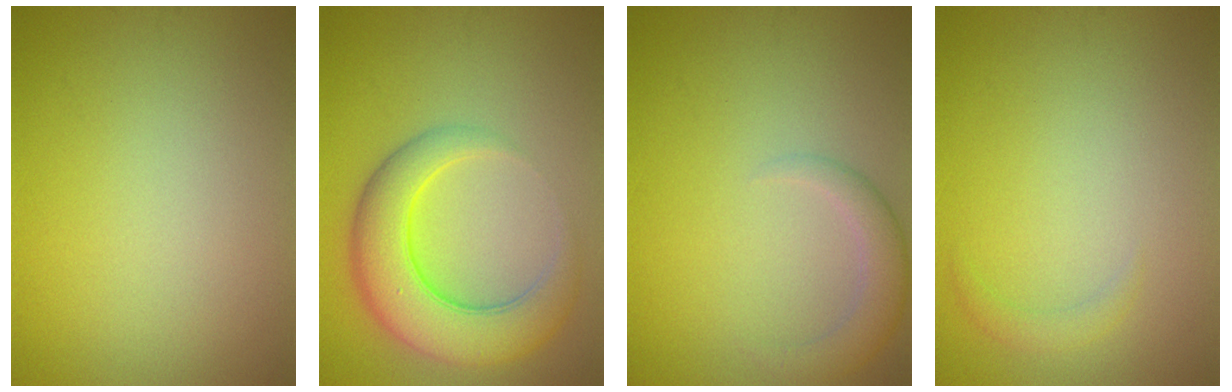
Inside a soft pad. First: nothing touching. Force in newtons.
{"total": 7.1, "press": 7.1, "slide": 0.2}
{"total": 2.8, "press": 2.7, "slide": 0.2}
{"total": 1.0, "press": 1.0, "slide": 0.1}